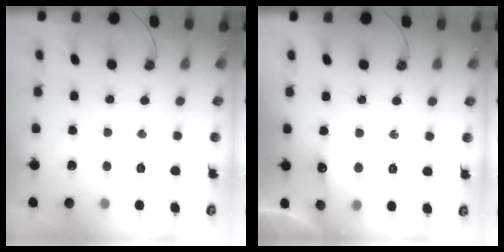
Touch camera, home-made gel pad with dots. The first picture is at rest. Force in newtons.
{"total": 5.8, "press": 5.7, "slide": 1.0}